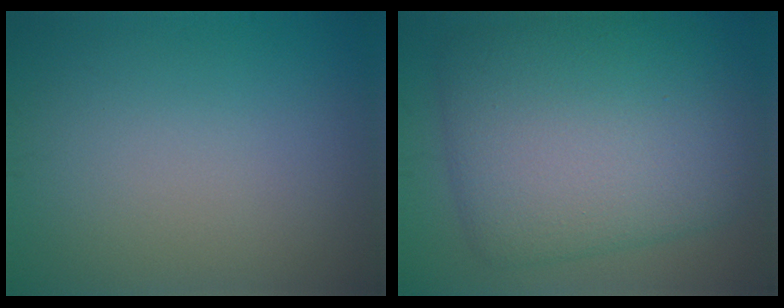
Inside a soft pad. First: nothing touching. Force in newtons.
{"total": 11.6, "press": 11.6, "slide": 0.3}